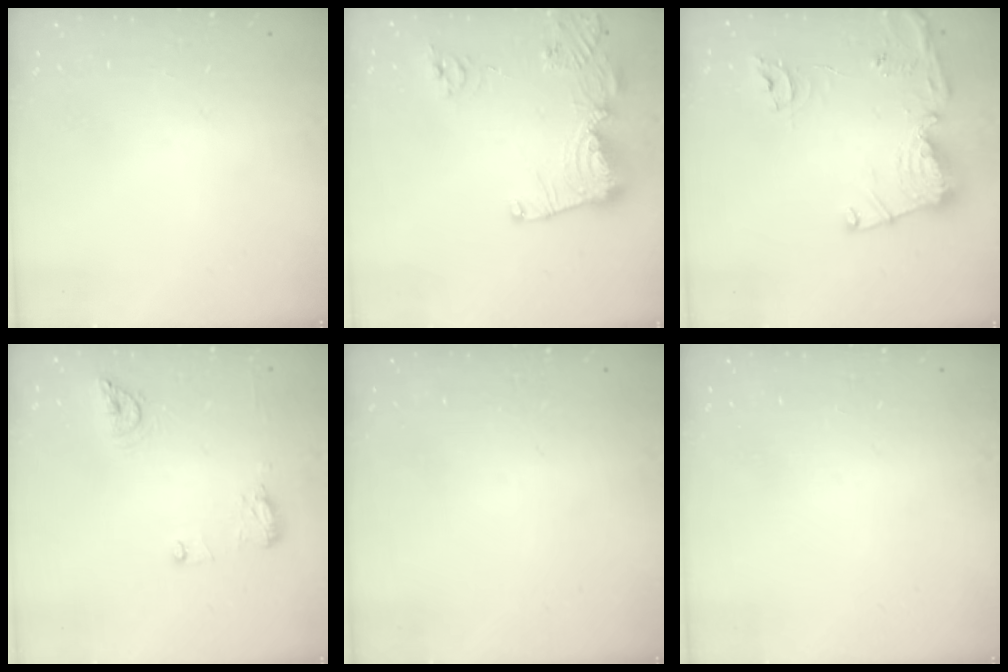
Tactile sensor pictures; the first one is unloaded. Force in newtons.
{"total": 15.3, "press": 15.2, "slide": 1.7}
{"total": 15.1, "press": 15.0, "slide": 1.6}
{"total": 12.8, "press": 10.6, "slide": 7.2}
{"total": 0.0}
{"total": 0.0}